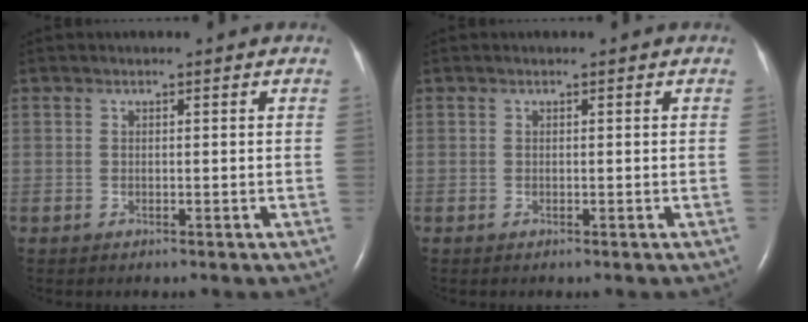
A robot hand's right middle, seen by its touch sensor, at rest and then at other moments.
{"total": 0.0}